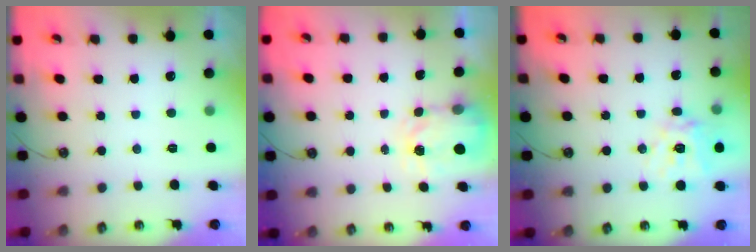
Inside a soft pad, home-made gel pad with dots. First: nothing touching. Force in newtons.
{"total": 3.6, "press": 3.6, "slide": 0.6}
{"total": 14.2, "press": 14.1, "slide": 1.7}